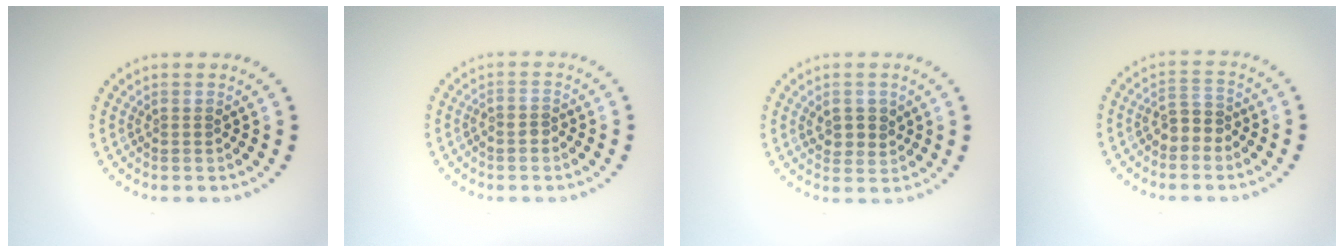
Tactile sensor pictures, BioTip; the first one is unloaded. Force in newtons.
{"total": 1.0, "press": 0.7, "slide": 0.7}
{"total": 2.3, "press": 2.2, "slide": 0.7}
{"total": 2.4, "press": 2.2, "slide": 0.9}